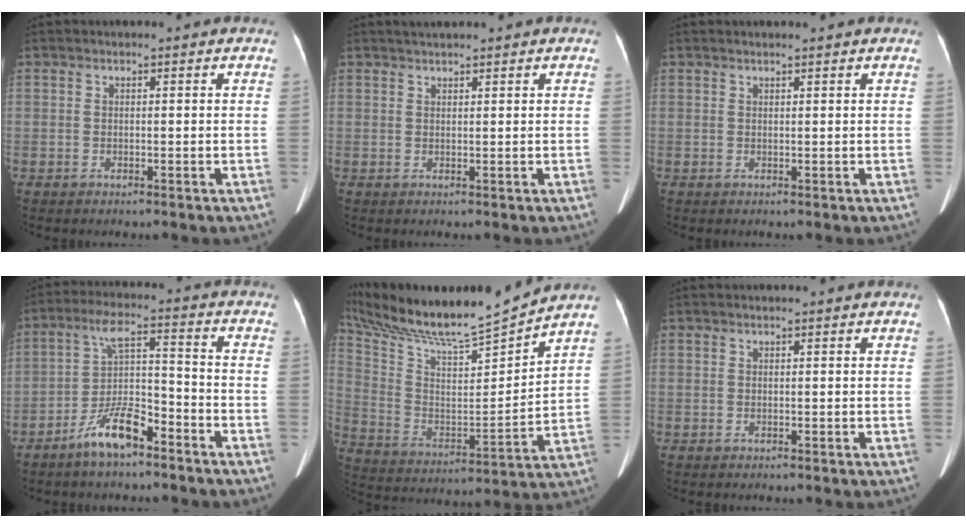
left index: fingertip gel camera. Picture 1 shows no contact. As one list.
[{"total": 1.7, "force": [1.5, 0.4, 0.8], "torque": [-0.015, 0.016, 0.025]}, {"total": 0.7, "force": [0.7, 0.0, 0.3], "torque": [-0.009, 0.010, 0.013]}, {"total": 8.7, "force": [-6.1, 1.7, 5.9], "torque": [-0.123, -0.004, -0.114]}, {"total": 20.0, "force": [18.3, -0.1, 8.1], "torque": [-0.166, -0.023, 0.315]}, {"total": 0.0}]